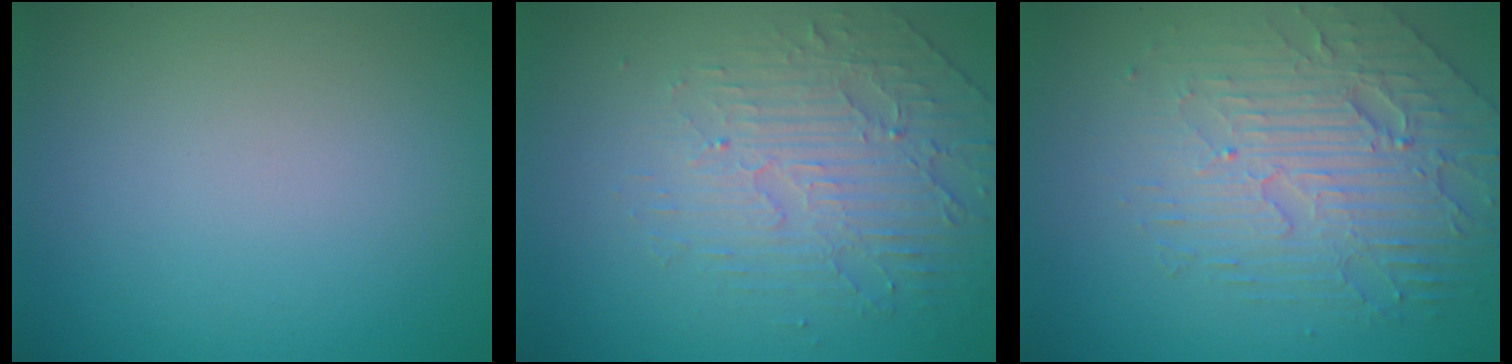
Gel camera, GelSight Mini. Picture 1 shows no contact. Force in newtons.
{"total": 4.8, "press": 3.4, "slide": 3.4}
{"total": 5.6, "press": 4.4, "slide": 3.4}